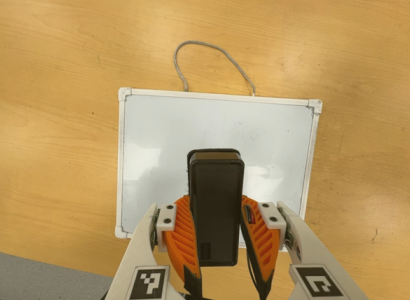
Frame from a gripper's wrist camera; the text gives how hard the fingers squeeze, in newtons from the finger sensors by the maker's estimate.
{"total": 8.2, "left": 6.8, "right": 9.7}